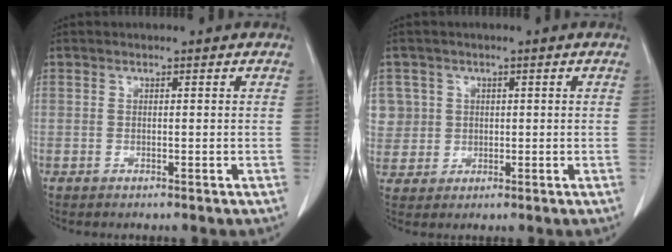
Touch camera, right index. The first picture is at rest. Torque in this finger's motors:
{"motor_torque": [0.30, 0.35, 0.03, 0.03]}